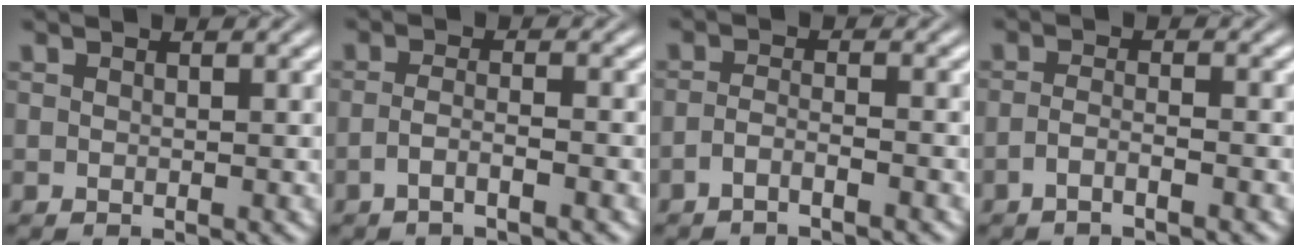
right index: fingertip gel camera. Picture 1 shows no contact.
{"total": 2.3, "force": [-1.7, -0.5, 1.5], "torque": [-0.030, -0.013, -0.025]}
{"total": 2.4, "force": [-2.2, -0.5, 1.0], "torque": [-0.017, -0.010, -0.035]}
{"total": 2.3, "force": [-1.8, -0.6, 1.2], "torque": [-0.023, -0.011, -0.028]}